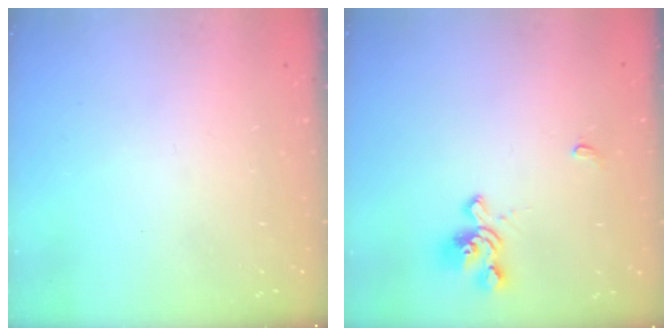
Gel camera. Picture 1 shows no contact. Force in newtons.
{"total": 1.5, "press": 1.0, "slide": 1.1}